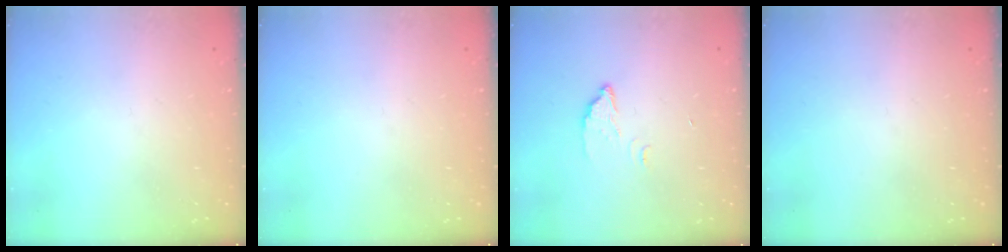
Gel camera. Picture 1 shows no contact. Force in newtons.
{"total": 0.0}
{"total": 2.9, "press": 2.9, "slide": 0.4}
{"total": 0.0}